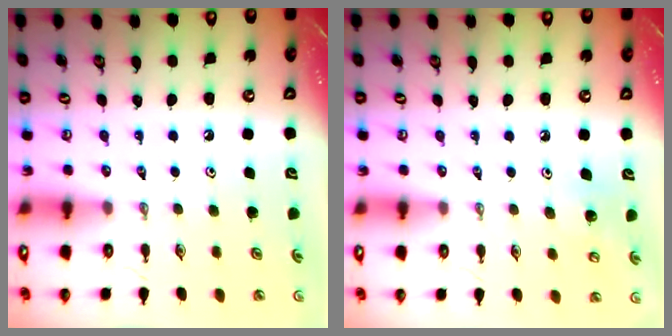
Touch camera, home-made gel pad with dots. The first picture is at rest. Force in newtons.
{"total": 7.0, "press": 6.9, "slide": 0.8}